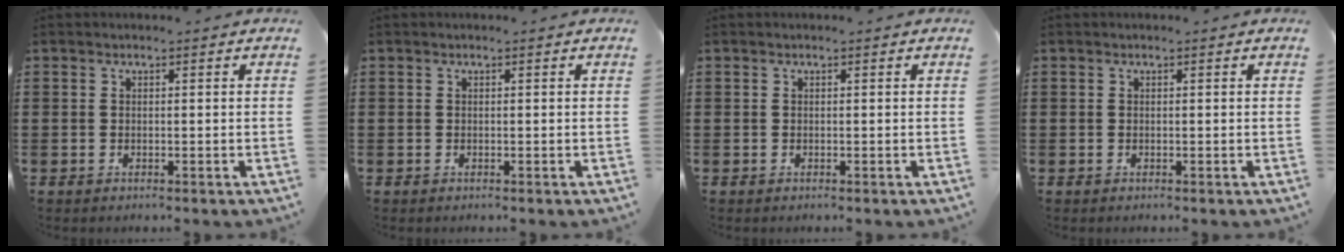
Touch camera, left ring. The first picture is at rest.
{"total": 0.0}
{"total": 0.0}
{"total": 0.0}